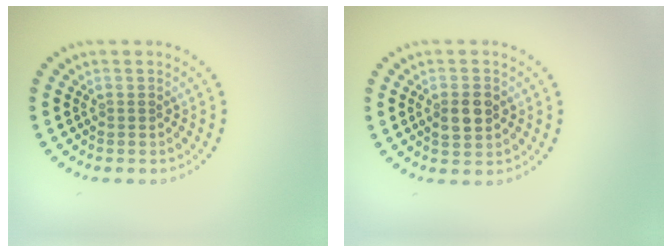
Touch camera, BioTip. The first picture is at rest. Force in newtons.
{"total": 2.8, "press": 2.7, "slide": 0.2}